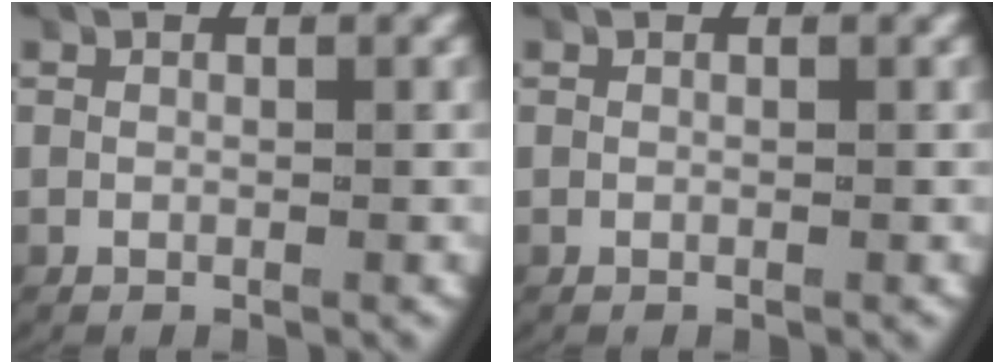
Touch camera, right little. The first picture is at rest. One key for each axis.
{"total": 0.0}